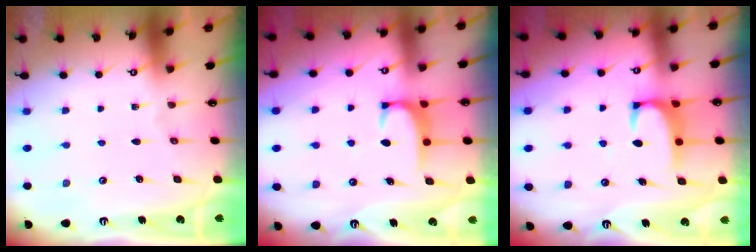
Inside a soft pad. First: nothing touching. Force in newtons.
{"total": 1.9, "press": 1.9, "slide": 0.5}
{"total": 2.0, "press": 1.9, "slide": 0.7}